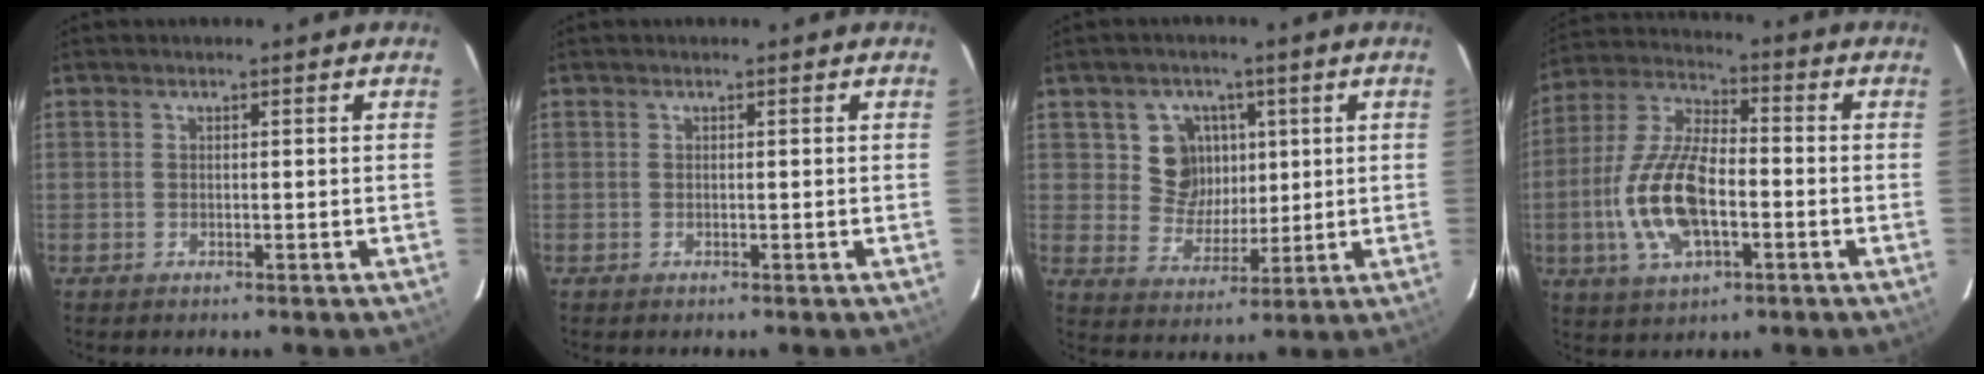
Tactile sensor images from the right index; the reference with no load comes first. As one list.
[{"total": 0.0}, {"total": 8.3, "force": [2.6, 7.6, 2.0], "torque": [-0.042, 0.006, 0.053]}, {"total": 15.3, "force": [-3.6, 6.8, 13.1], "torque": [-0.281, 0.001, -0.068]}]